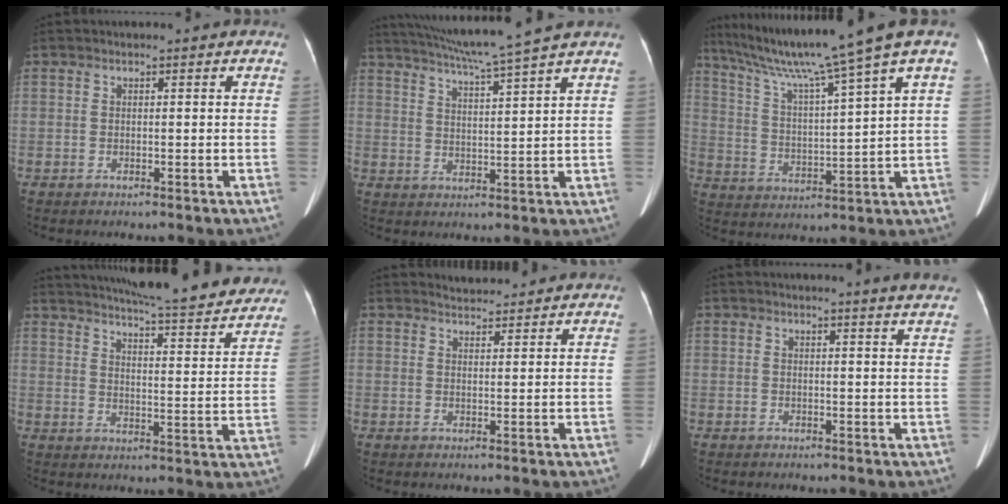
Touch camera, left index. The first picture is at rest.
{"total": 11.2, "force": [9.6, -2.3, 5.3], "torque": [-0.095, -0.003, 0.152]}
{"total": 14.1, "force": [10.6, -3.2, 8.8], "torque": [-0.152, -0.012, 0.179]}
{"total": 28.4, "force": [25.2, 3.6, 12.6], "torque": [-0.198, -0.057, 0.308]}
{"total": 4.3, "force": [4.2, 0.8, 0.5], "torque": [-0.013, 0.019, 0.058]}
{"total": 6.2, "force": [5.6, -0.7, 2.4], "torque": [-0.029, -0.009, 0.041]}